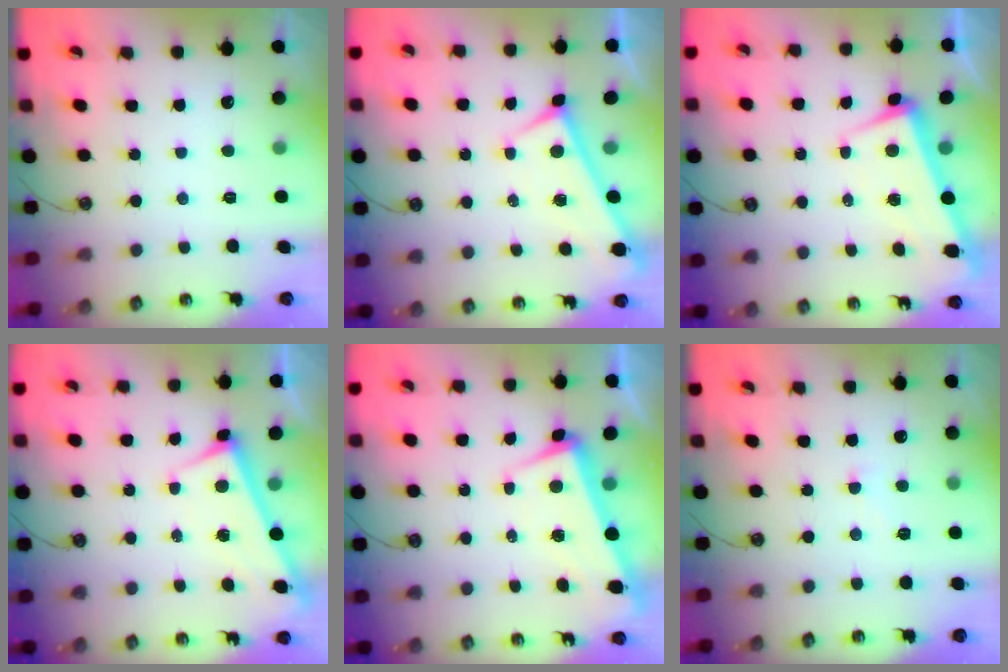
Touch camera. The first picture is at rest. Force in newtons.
{"total": 0.0}
{"total": 2.4, "press": 1.6, "slide": 1.8}
{"total": 2.9, "press": 2.9, "slide": 0.1}
{"total": 2.4, "press": 1.3, "slide": 2.0}
{"total": 3.0, "press": 3.0, "slide": 0.3}